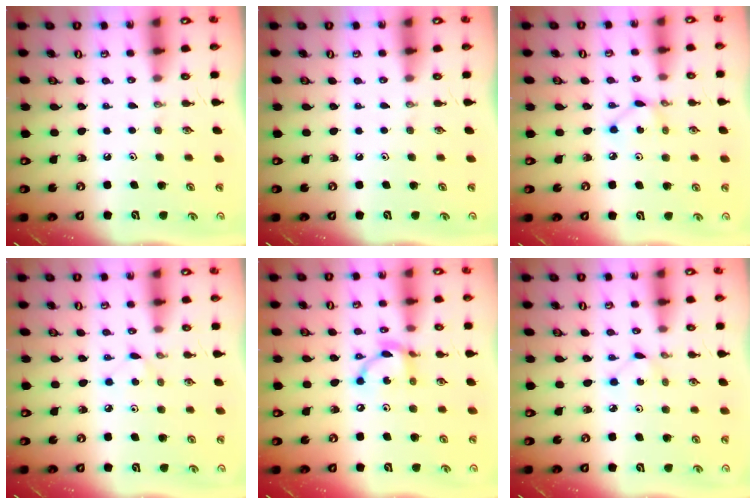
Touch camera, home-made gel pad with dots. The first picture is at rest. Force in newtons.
{"total": 0.0}
{"total": 3.1, "press": 3.1, "slide": 0.1}
{"total": 3.8, "press": 3.7, "slide": 0.5}
{"total": 9.8, "press": 9.8, "slide": 0.5}
{"total": 2.4, "press": 2.4, "slide": 0.3}